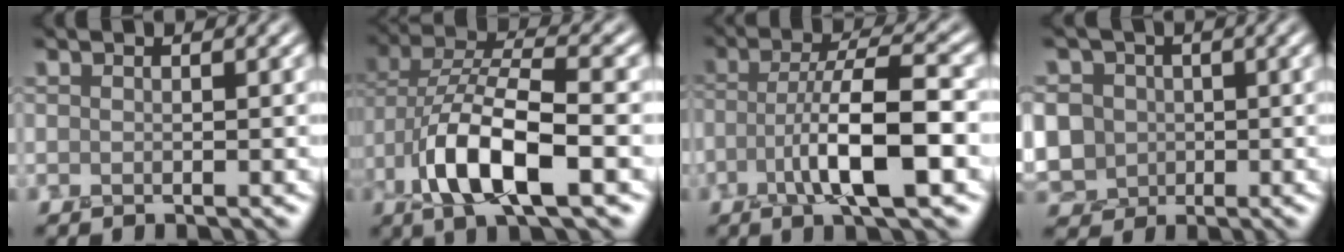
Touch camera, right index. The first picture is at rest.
{"total": 8.7, "force": [-2.1, 3.7, 7.6], "torque": [-0.151, 0.012, -0.041]}
{"total": 7.4, "force": [-2.3, 2.1, 6.7], "torque": [-0.123, 0.015, -0.041]}
{"total": 9.9, "force": [0.8, 9.1, 3.8], "torque": [-0.095, 0.021, -0.017]}